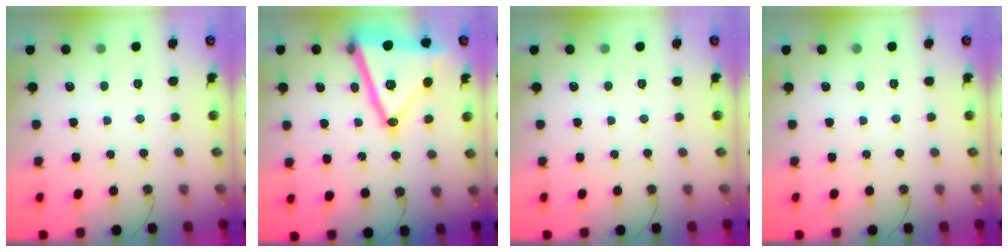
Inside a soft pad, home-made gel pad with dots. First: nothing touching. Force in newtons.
{"total": 23.6, "press": 23.3, "slide": 3.6}
{"total": 0.0}
{"total": 0.0}